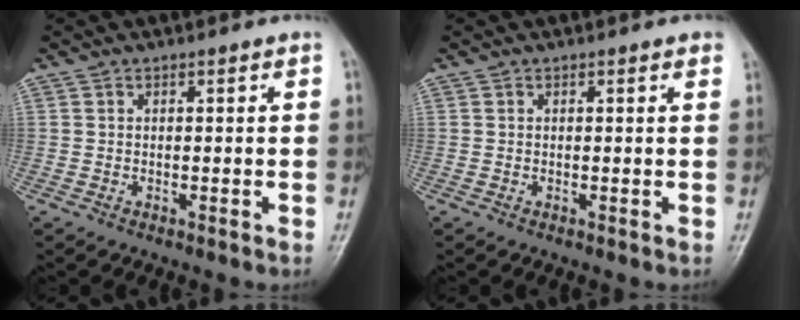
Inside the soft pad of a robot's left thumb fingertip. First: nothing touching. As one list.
[{"total": 1.2, "force": [0.8, 0.2, 0.8], "torque": [-0.008, 0.002, 0.007]}]